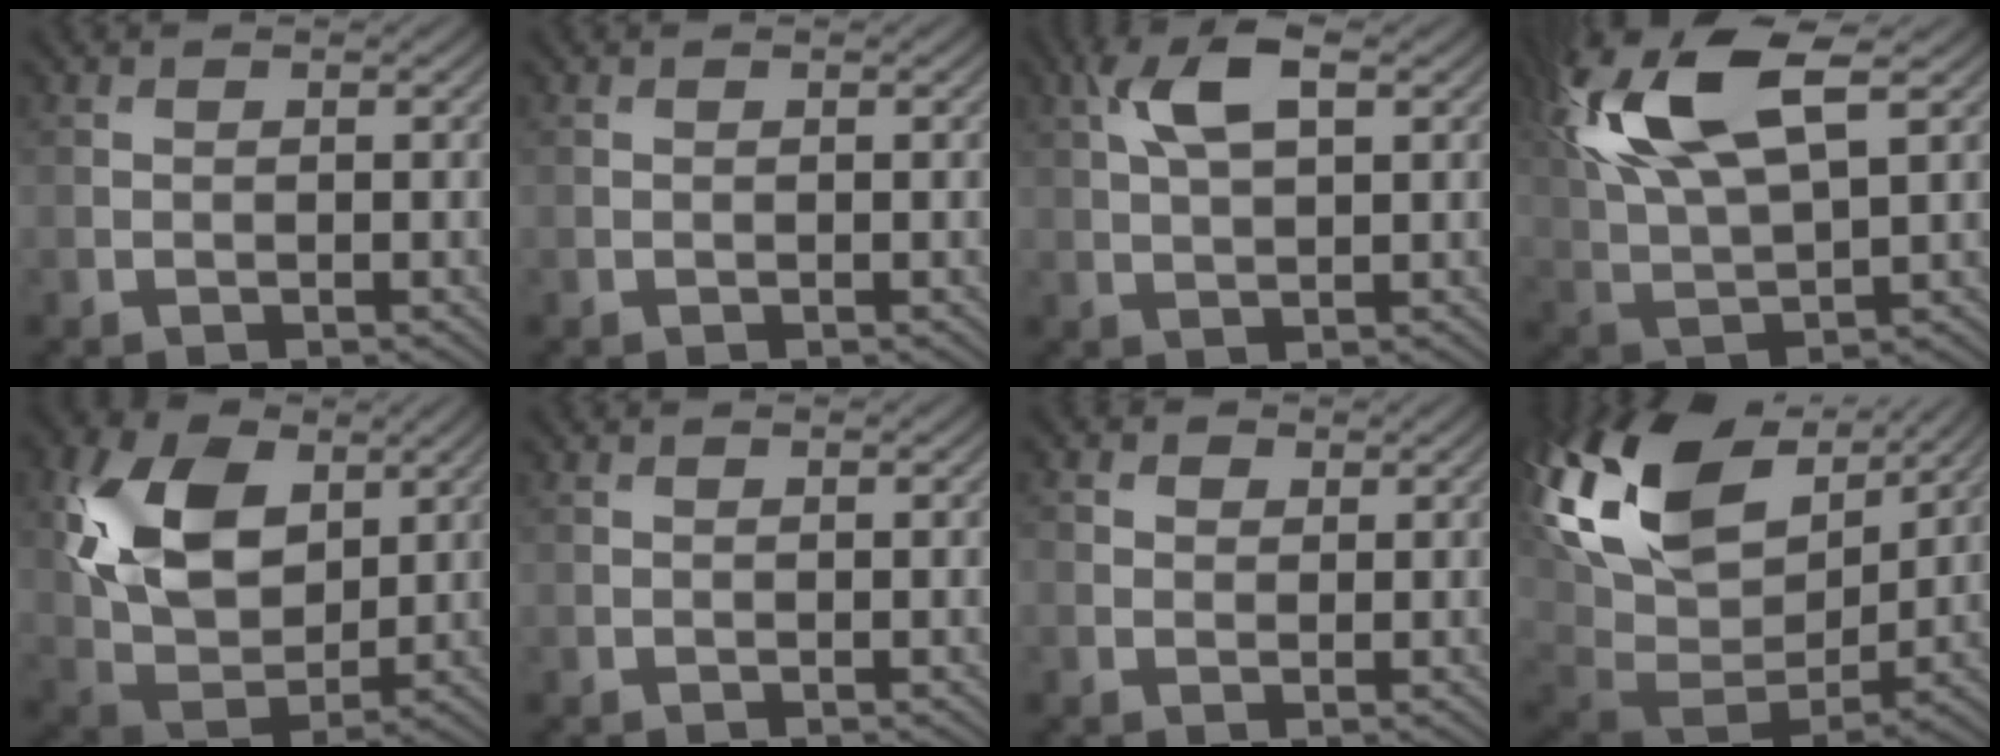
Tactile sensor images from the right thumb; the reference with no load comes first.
{"total": 0.0}
{"total": 6.6, "force": [2.5, 2.8, 5.5], "torque": [-0.119, 0.012, 0.046]}
{"total": 15.5, "force": [6.8, 6.0, 12.6], "torque": [-0.287, 0.015, 0.126]}
{"total": 12.9, "force": [3.8, 8.5, 8.9], "torque": [-0.208, 0.008, 0.068]}
{"total": 0.0}
{"total": 1.9, "force": [0.6, 1.6, 0.7], "torque": [-0.017, -0.001, 0.008]}
{"total": 20.1, "force": [9.3, 12.4, 12.9], "torque": [-0.293, 0.037, 0.183]}